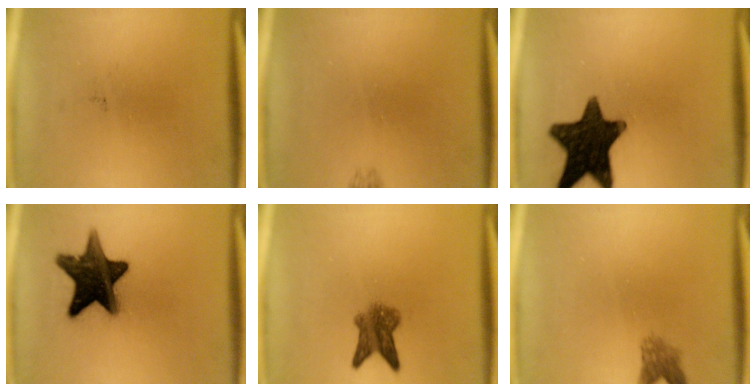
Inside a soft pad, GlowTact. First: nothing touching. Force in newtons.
{"total": 0.7}
{"total": 15.8}
{"total": 15.0}
{"total": 5.0}
{"total": 2.4}